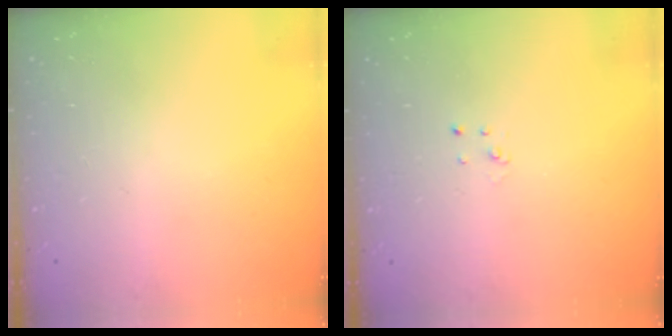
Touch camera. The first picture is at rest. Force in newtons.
{"total": 2.0, "press": 2.0, "slide": 0.2}